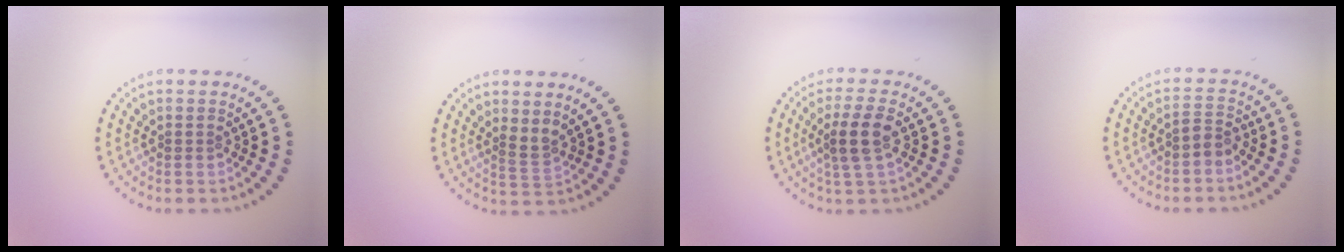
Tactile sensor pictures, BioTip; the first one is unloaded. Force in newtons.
{"total": 1.8, "press": 1.2, "slide": 1.3}
{"total": 3.7, "press": 3.4, "slide": 1.4}
{"total": 1.6, "press": 1.4, "slide": 0.8}